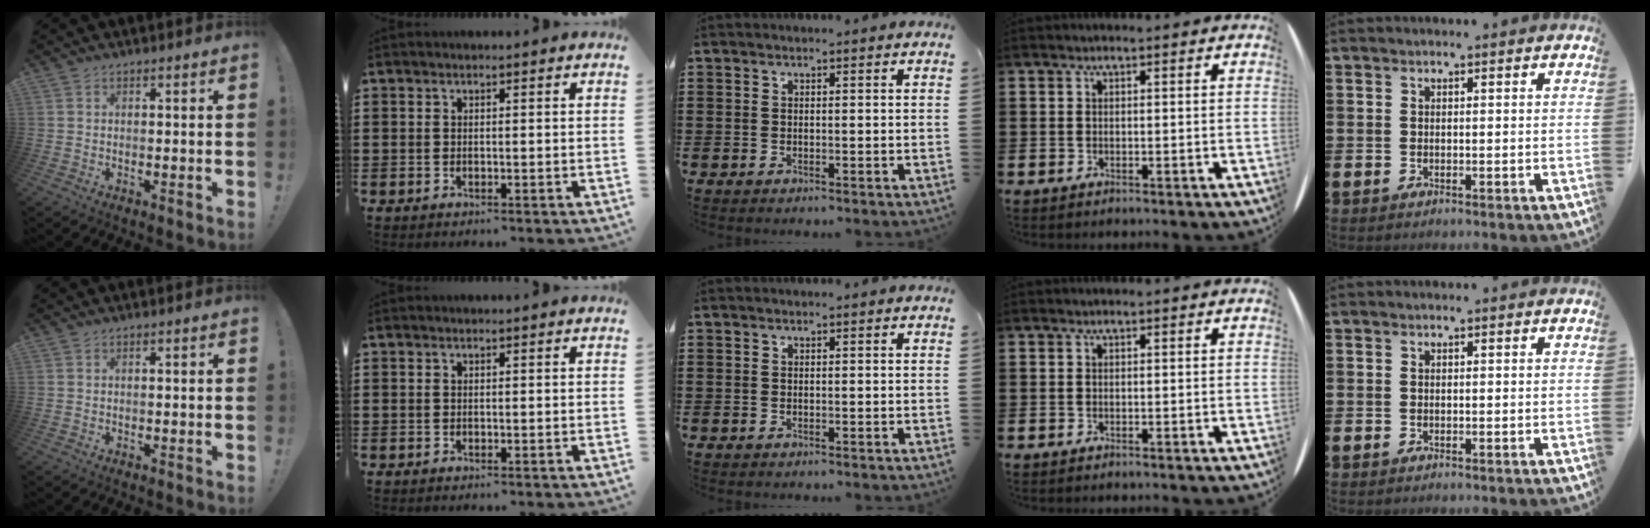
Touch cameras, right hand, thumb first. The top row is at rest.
{}